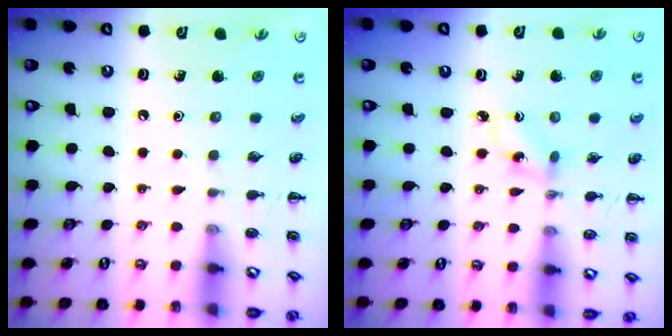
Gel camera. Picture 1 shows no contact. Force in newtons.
{"total": 1.2, "press": 1.1, "slide": 0.5}